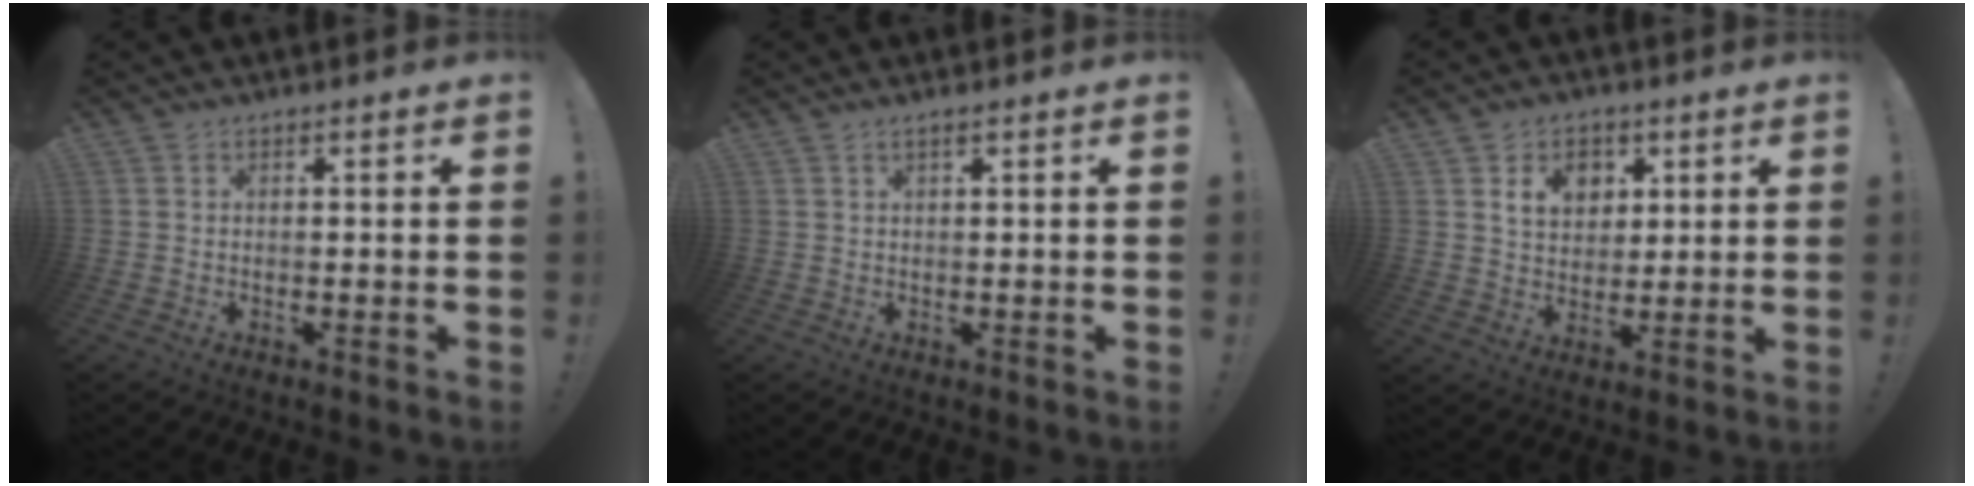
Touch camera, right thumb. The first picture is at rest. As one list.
[{"total": 1.2, "force": [0.7, 0.0, 1.0], "torque": [-0.026, 0.002, 0.013]}, {"total": 9.7, "force": [4.6, 7.4, 4.2], "torque": [-0.063, -0.017, 0.087]}]